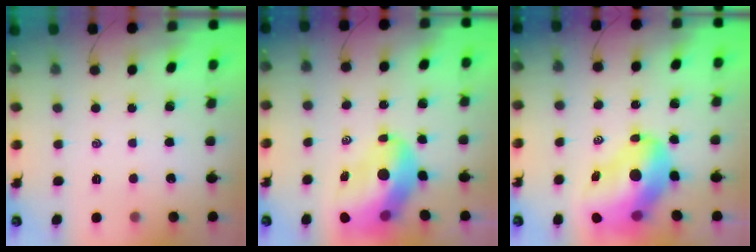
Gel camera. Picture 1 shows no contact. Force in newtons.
{"total": 13.2, "press": 12.6, "slide": 3.7}
{"total": 16.0, "press": 15.3, "slide": 4.7}